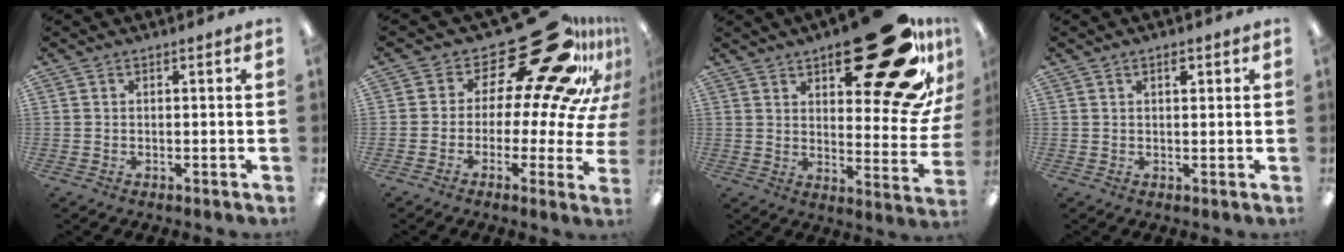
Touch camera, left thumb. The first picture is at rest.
{"total": 24.7, "force": [14.9, 9.7, 17.1], "torque": [-0.210, -0.128, 0.260]}
{"total": 30.2, "force": [17.6, 11.2, 21.9], "torque": [-0.253, -0.114, 0.280]}
{"total": 2.1, "force": [1.2, 1.0, 1.4], "torque": [-0.014, -0.004, 0.017]}